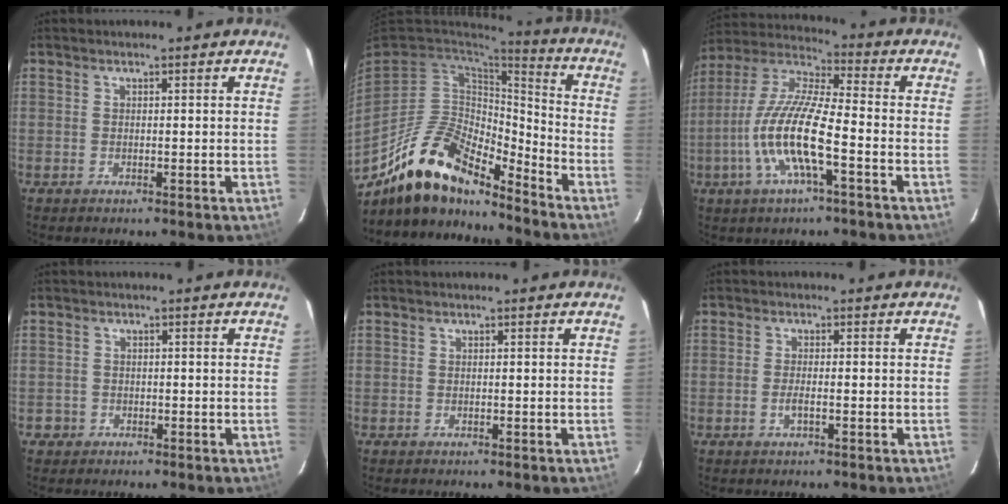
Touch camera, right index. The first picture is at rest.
{"total": 17.5, "force": [-13.8, 5.9, 9.1], "torque": [-0.178, 0.006, -0.255]}
{"total": 14.6, "force": [-4.8, 2.7, 13.5], "torque": [-0.276, -0.006, -0.099]}
{"total": 2.1, "force": [-0.8, 2.0, 0.1], "torque": [-0.003, 0.010, -0.008]}
{"total": 0.0}
{"total": 1.9, "force": [-0.8, 0.4, 1.7], "torque": [-0.036, -0.003, -0.014]}